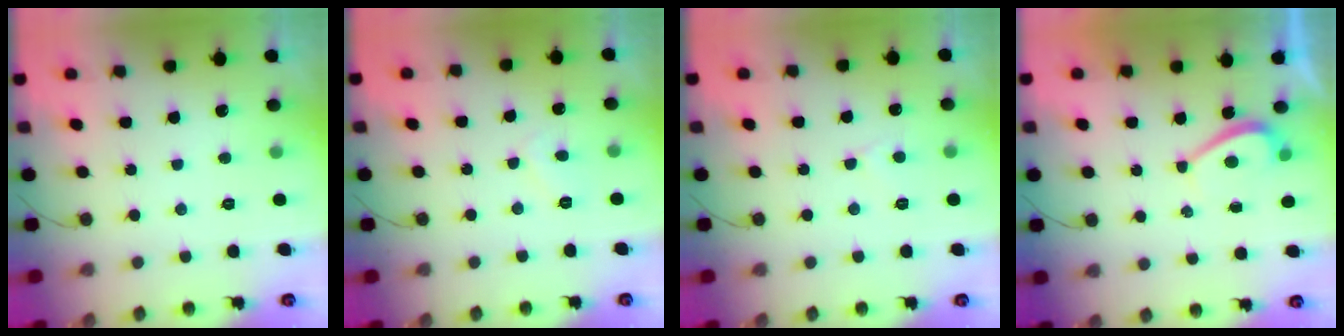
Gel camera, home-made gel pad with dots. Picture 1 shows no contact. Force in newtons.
{"total": 3.1, "press": 3.1, "slide": 0.2}
{"total": 2.7, "press": 2.7, "slide": 0.2}
{"total": 1.8, "press": 1.7, "slide": 0.6}